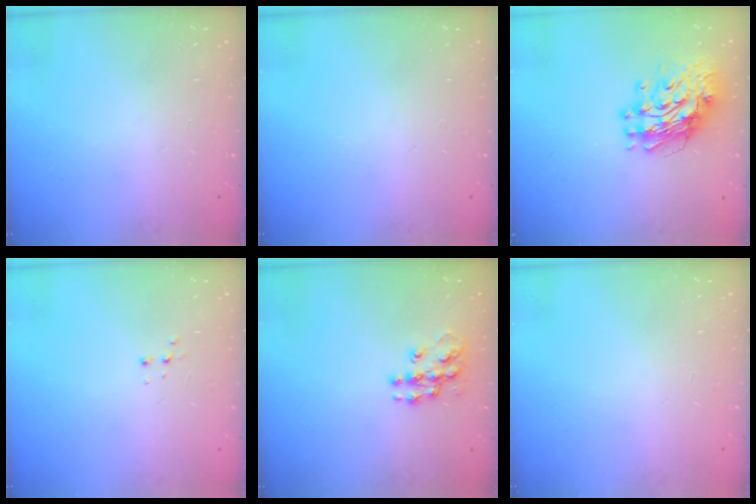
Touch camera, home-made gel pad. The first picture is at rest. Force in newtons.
{"total": 0.0}
{"total": 11.7, "press": 11.7, "slide": 1.1}
{"total": 2.7, "press": 2.7, "slide": 0.5}
{"total": 10.4, "press": 10.4, "slide": 0.5}
{"total": 0.0}